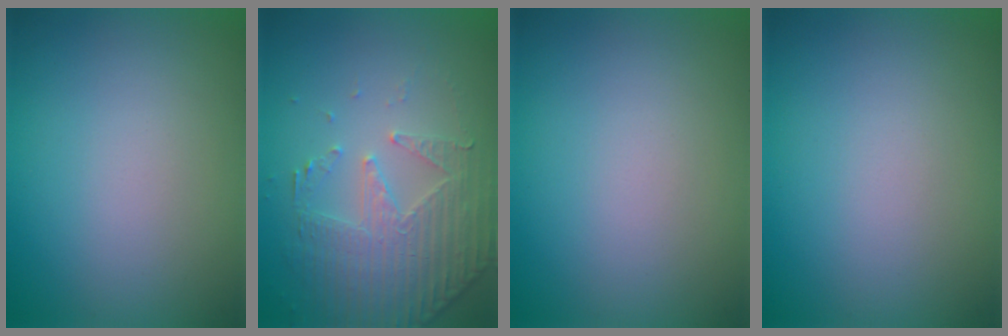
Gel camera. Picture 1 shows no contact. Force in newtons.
{"total": 4.8, "press": 3.6, "slide": 3.2}
{"total": 0.0}
{"total": 0.0}